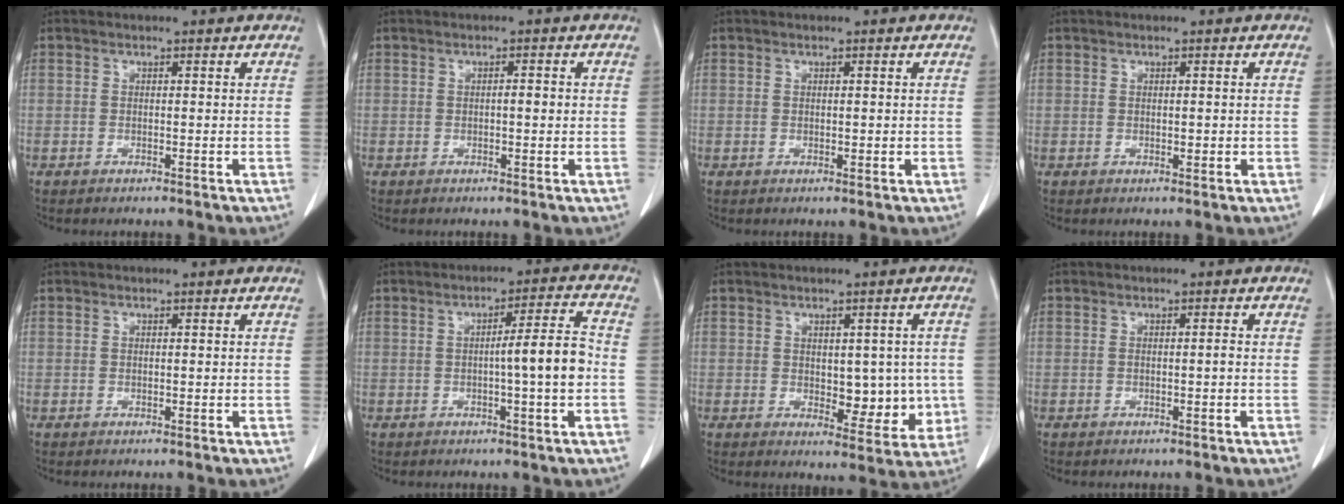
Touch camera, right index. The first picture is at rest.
{"total": 1.4, "force": [-0.1, 0.3, 1.3], "torque": [-0.020, 0.003, -0.001]}
{"total": 0.6, "force": [0.0, 0.3, 0.5], "torque": [-0.006, -0.002, 0.003]}
{"total": 0.8, "force": [0.0, 0.4, 0.7], "torque": [-0.008, -0.002, 0.001]}
{"total": 0.0}
{"total": 6.7, "force": [-1.0, -0.4, 6.6], "torque": [-0.094, 0.009, -0.016]}
{"total": 7.1, "force": [-0.2, 4.0, 5.9], "torque": [-0.054, -0.001, 0.009]}
{"total": 0.6, "force": [-0.2, 0.0, 0.5], "torque": [-0.009, 0.001, -0.004]}